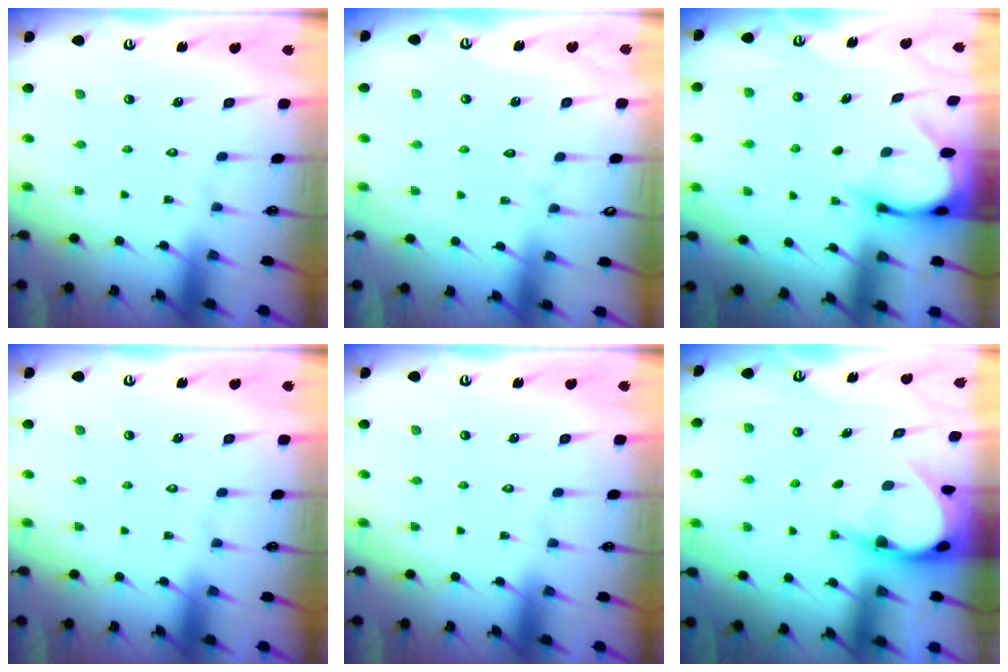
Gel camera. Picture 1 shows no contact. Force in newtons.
{"total": 1.8, "press": 1.8, "slide": 0.1}
{"total": 3.5, "press": 3.4, "slide": 0.3}
{"total": 0.0}
{"total": 0.0}
{"total": 5.4, "press": 5.4, "slide": 0.4}